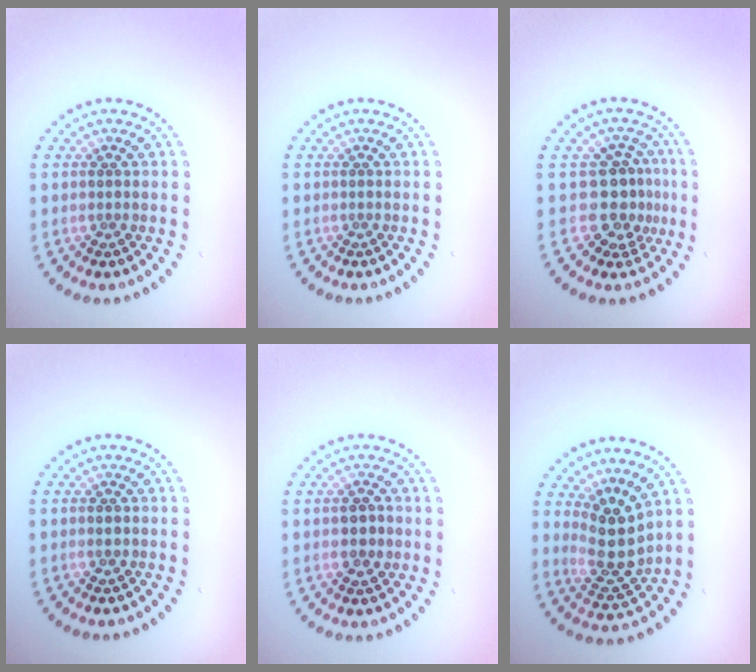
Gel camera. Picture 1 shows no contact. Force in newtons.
{"total": 0.0}
{"total": 3.4, "press": 2.8, "slide": 1.9}
{"total": 1.1, "press": 1.1, "slide": 0.1}
{"total": 1.5, "press": 1.5, "slide": 0.1}
{"total": 4.3, "press": 3.8, "slide": 1.9}